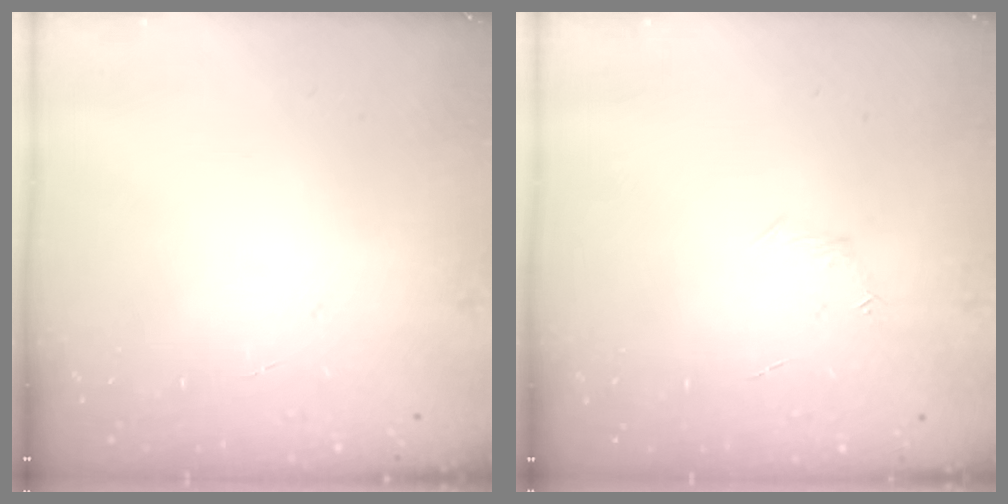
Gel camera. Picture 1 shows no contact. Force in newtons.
{"total": 3.9, "press": 3.7, "slide": 1.0}